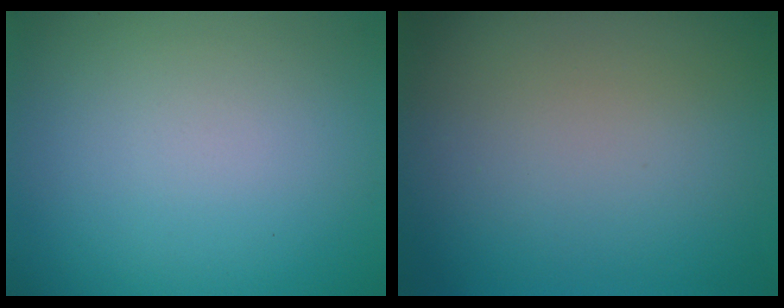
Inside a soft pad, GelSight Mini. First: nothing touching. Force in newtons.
{"total": 0.0}